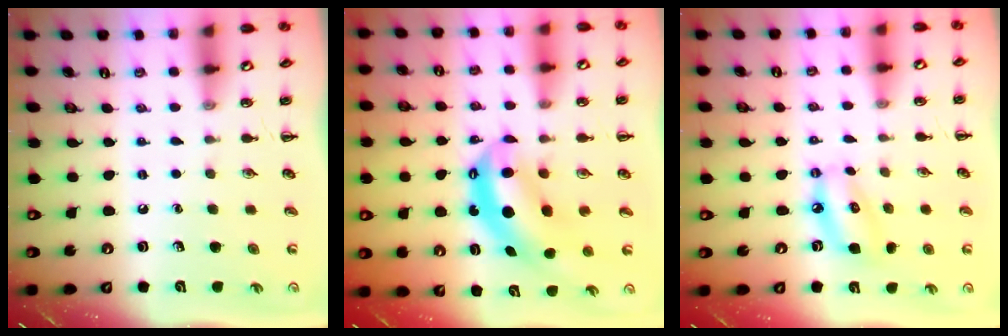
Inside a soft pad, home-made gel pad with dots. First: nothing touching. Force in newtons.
{"total": 7.9, "press": 7.7, "slide": 1.9}
{"total": 9.0, "press": 8.7, "slide": 2.3}